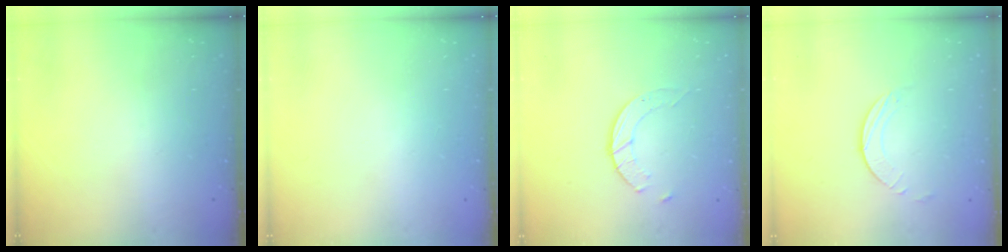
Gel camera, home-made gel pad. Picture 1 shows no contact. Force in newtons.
{"total": 0.0}
{"total": 4.1, "press": 4.1, "slide": 0.4}
{"total": 1.6, "press": 1.6, "slide": 0.2}